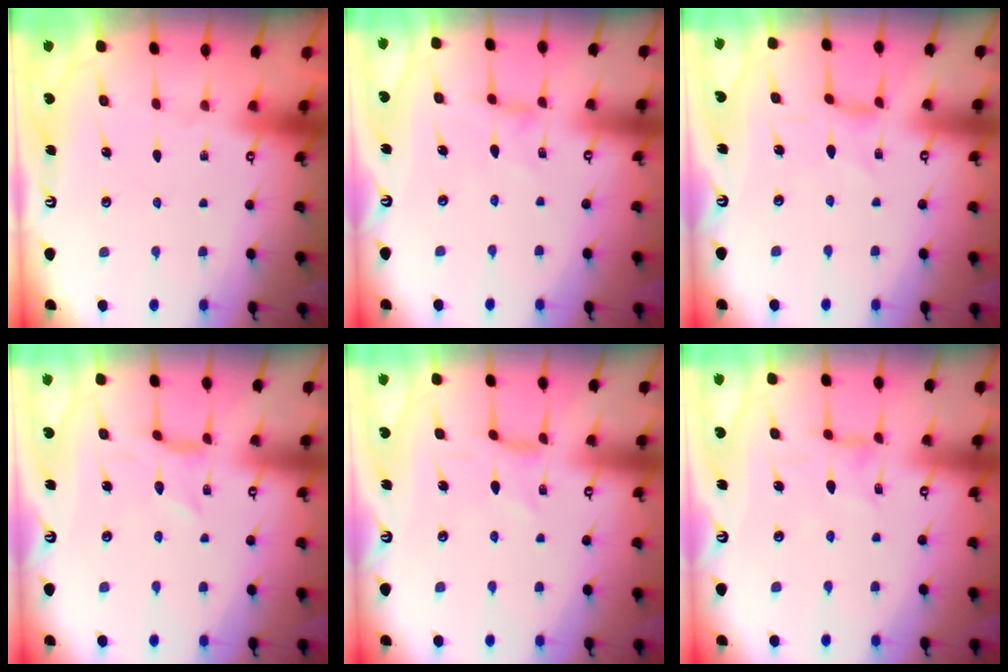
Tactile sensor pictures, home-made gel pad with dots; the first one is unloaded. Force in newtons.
{"total": 0.8, "press": 0.8, "slide": 0.2}
{"total": 0.0}
{"total": 0.0}
{"total": 0.0}
{"total": 1.2, "press": 1.2, "slide": 0.3}